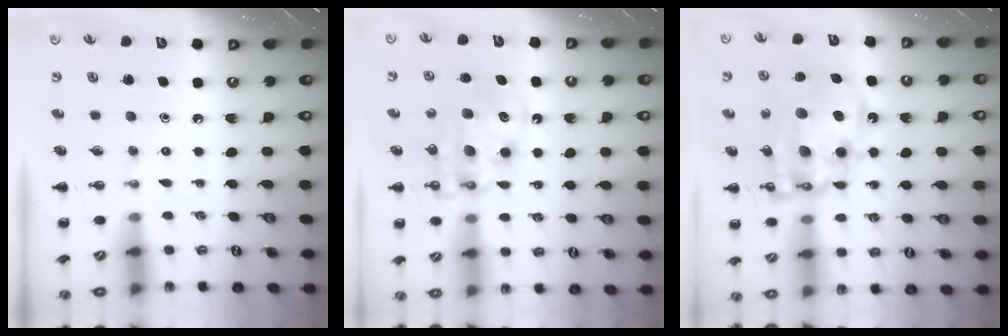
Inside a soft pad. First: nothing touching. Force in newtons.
{"total": 10.9, "press": 10.5, "slide": 2.7}
{"total": 17.1, "press": 16.6, "slide": 4.2}